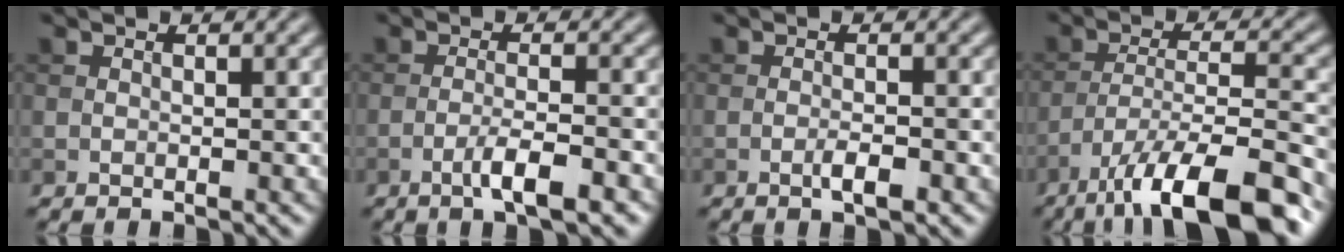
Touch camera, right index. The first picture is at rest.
{"total": 3.6, "force": [-1.9, 0.6, 3.0], "torque": [-0.054, 0.006, -0.038]}
{"total": 1.8, "force": [-0.9, 0.3, 1.5], "torque": [-0.026, 0.002, -0.017]}
{"total": 12.0, "force": [-8.2, 3.0, 8.2], "torque": [-0.143, 0.004, -0.139]}